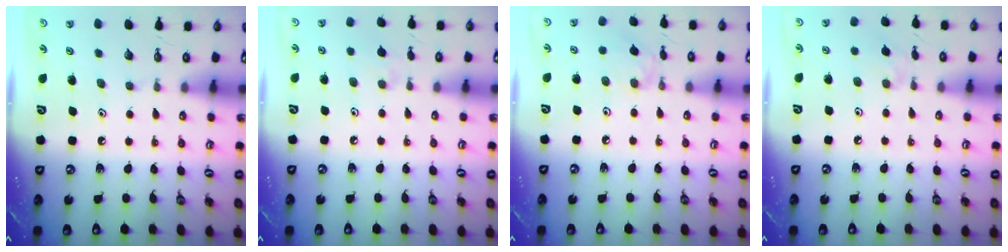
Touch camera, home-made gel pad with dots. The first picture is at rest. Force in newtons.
{"total": 4.1, "press": 4.0, "slide": 0.6}
{"total": 2.4, "press": 2.4, "slide": 0.5}
{"total": 2.4, "press": 2.4, "slide": 0.4}